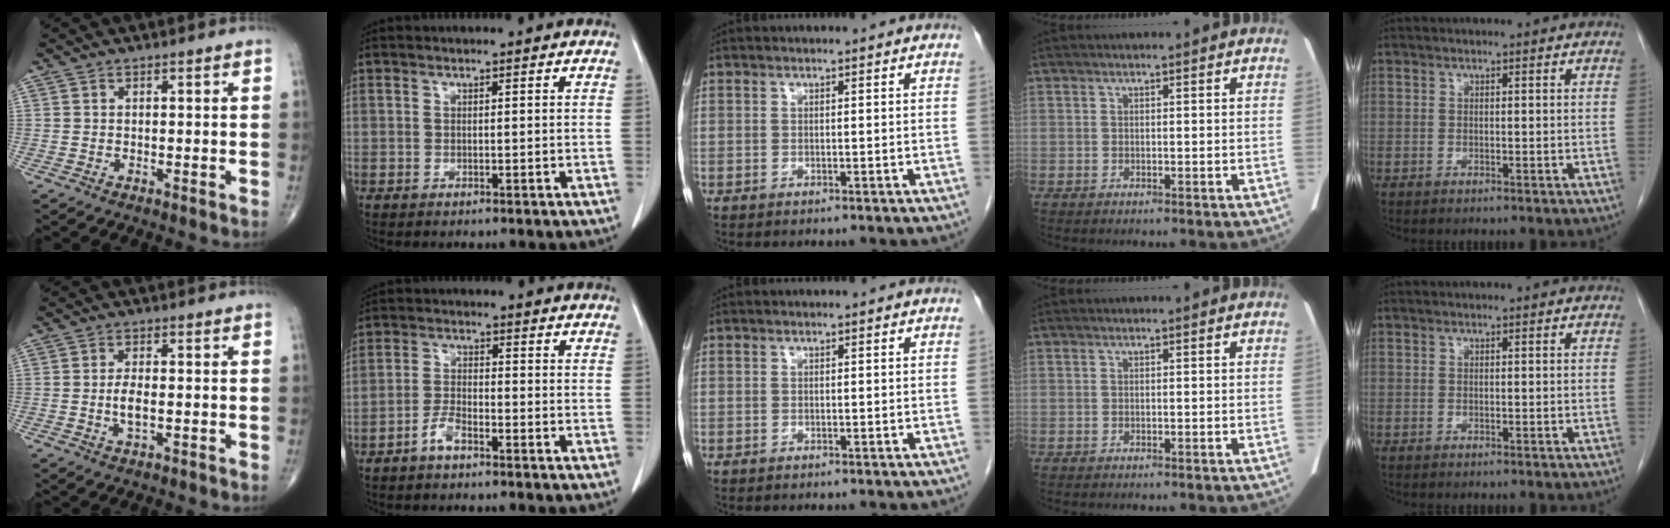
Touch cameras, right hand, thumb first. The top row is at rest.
{"thumb": {"total": 3.5, "force": [-0.5, 1.5, 3.1], "torque": [-0.059, 0.000, -0.010]}, "index": {"total": 3.2, "force": [-2.3, 0.9, 2.0], "torque": [-0.042, 0.004, -0.047]}}